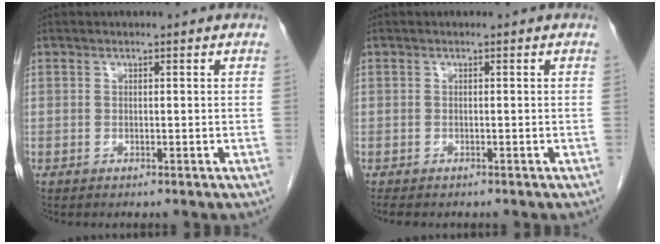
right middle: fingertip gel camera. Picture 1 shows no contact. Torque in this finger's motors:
{"motor_torque": [0.46, -0.29, 0.07, 0.00]}